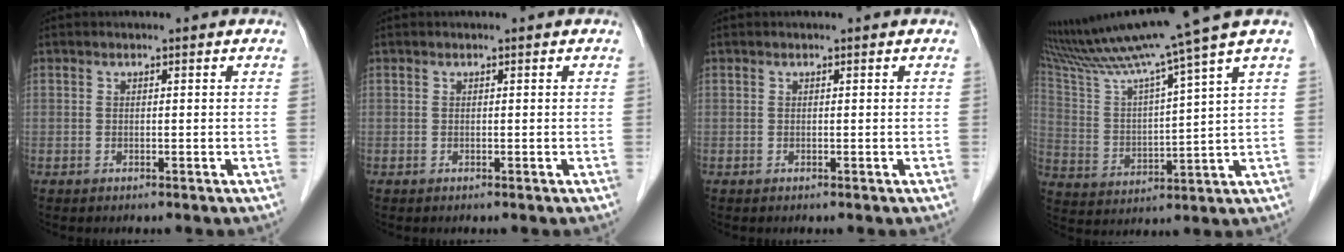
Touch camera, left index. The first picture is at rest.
{"total": 0.0}
{"total": 0.0}
{"total": 16.4, "force": [13.4, -3.2, 8.8], "torque": [-0.160, -0.015, 0.231]}